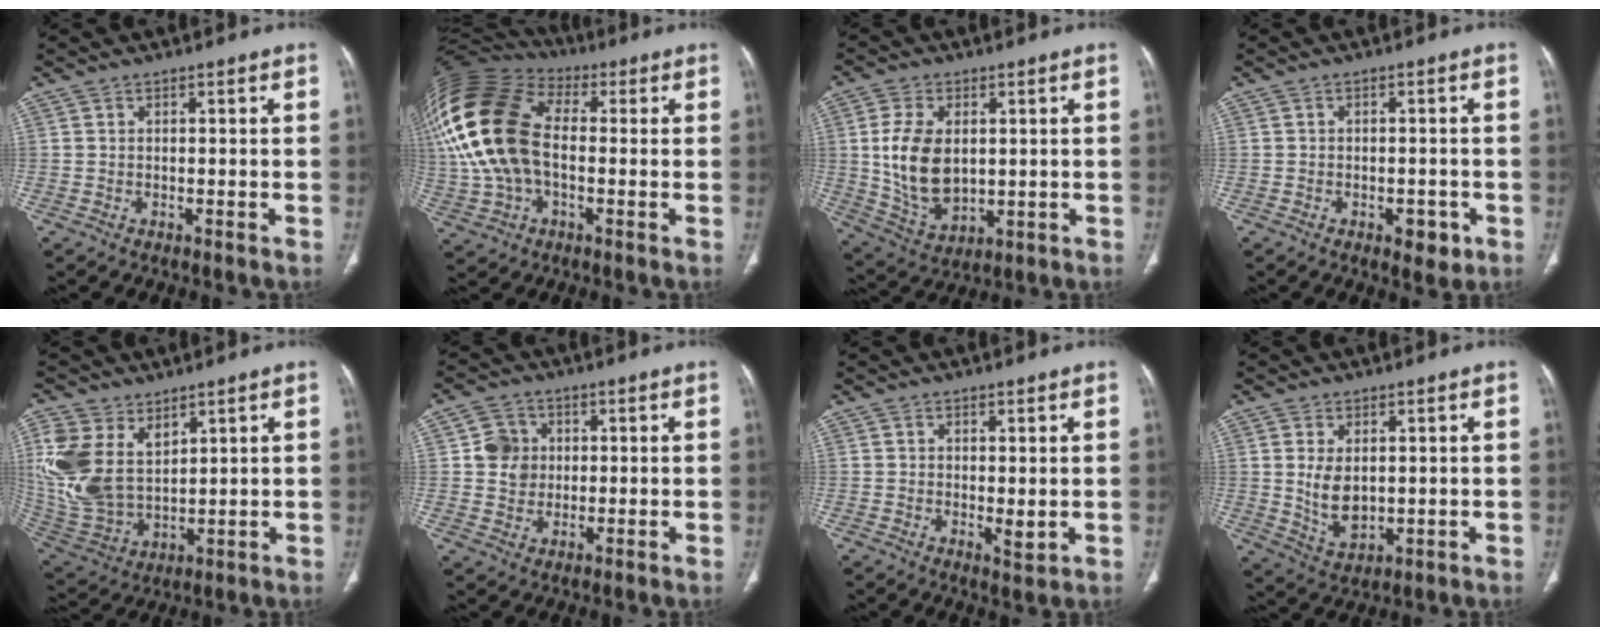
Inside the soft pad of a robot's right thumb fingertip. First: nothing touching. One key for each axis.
{"total": 22.4, "fx": 0.9, "fy": 13.9, "fz": 17.5, "tx": -0.395, "ty": 0.021, "tz": 0.014}
{"total": 13.0, "fx": 1.4, "fy": 8.1, "fz": 10.0, "tx": -0.183, "ty": -0.013, "tz": 0.041}
{"total": 3.9, "fx": -1.6, "fy": 2.3, "fz": 2.7, "tx": -0.019, "ty": 0.005, "tz": -0.017}
{"total": 17.0, "fx": 6.8, "fy": 11.1, "fz": 10.9, "tx": -0.242, "ty": -0.028, "tz": 0.153}
{"total": 6.1, "fx": 0.9, "fy": 5.7, "fz": 2.0, "tx": -0.008, "ty": 0.002, "tz": 0.015}
{"total": 2.5, "fx": 0.0, "fy": 1.0, "fz": 2.2, "tx": -0.033, "ty": -0.010, "tz": 0.002}
{"total": 7.0, "fx": 0.9, "fy": 4.4, "fz": 5.4, "tx": -0.088, "ty": -0.015, "tz": 0.033}